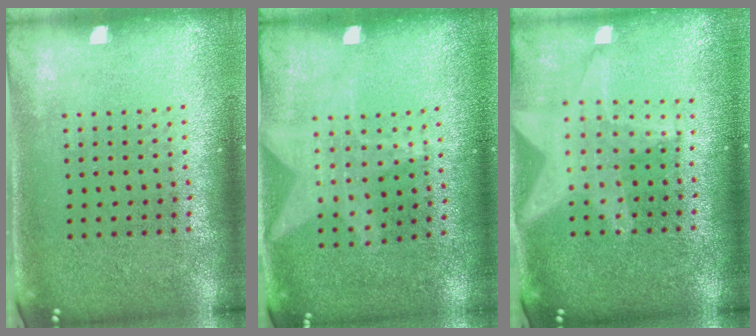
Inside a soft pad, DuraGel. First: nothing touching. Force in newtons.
{"total": 1.3, "press": 0.9, "slide": 0.9}
{"total": 2.0, "press": 1.7, "slide": 1.1}